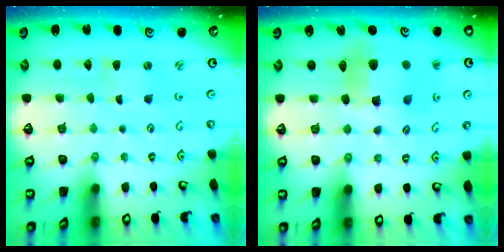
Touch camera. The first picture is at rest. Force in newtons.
{"total": 10.9, "press": 10.8, "slide": 1.5}